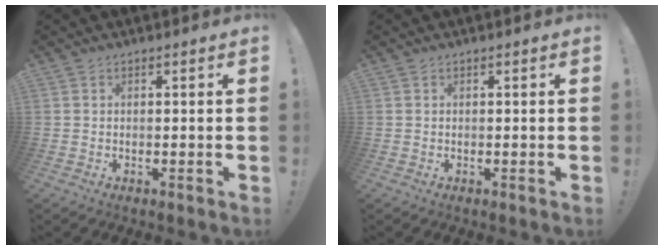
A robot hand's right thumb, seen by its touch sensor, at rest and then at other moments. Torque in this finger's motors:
{"motor_torque": [0.00, 0.00, -0.04, 0.04, 0.03]}